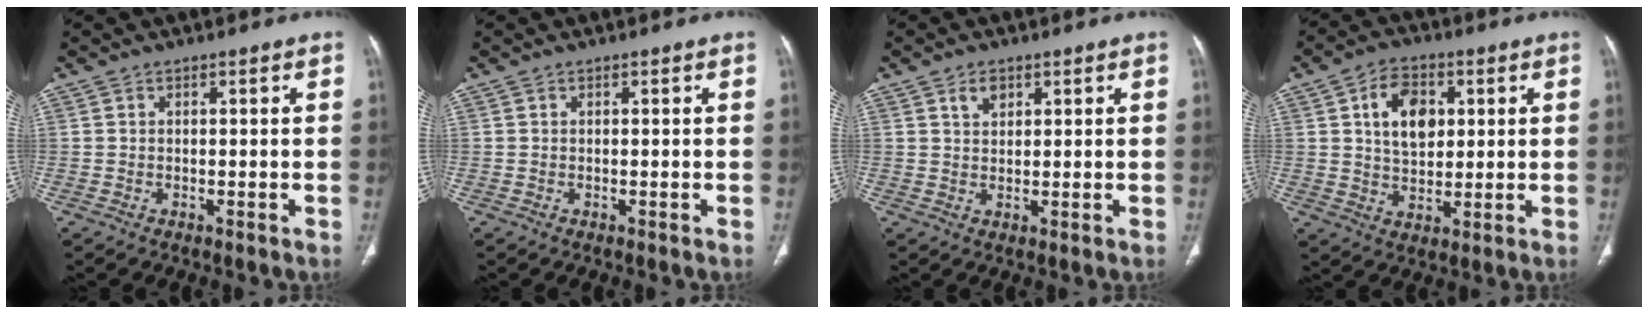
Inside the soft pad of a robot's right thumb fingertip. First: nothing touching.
{"total": 0.0}
{"total": 2.8, "force": [1.6, 1.8, 1.5], "torque": [-0.017, -0.008, 0.030]}
{"total": 9.8, "force": [2.6, 6.6, 6.8], "torque": [-0.083, -0.005, 0.045]}